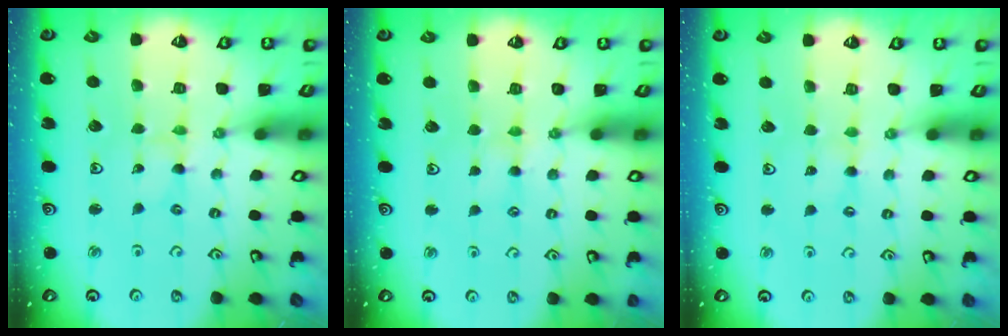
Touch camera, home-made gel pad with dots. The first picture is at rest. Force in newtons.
{"total": 2.6, "press": 2.6, "slide": 0.4}
{"total": 1.4, "press": 1.4, "slide": 0.2}